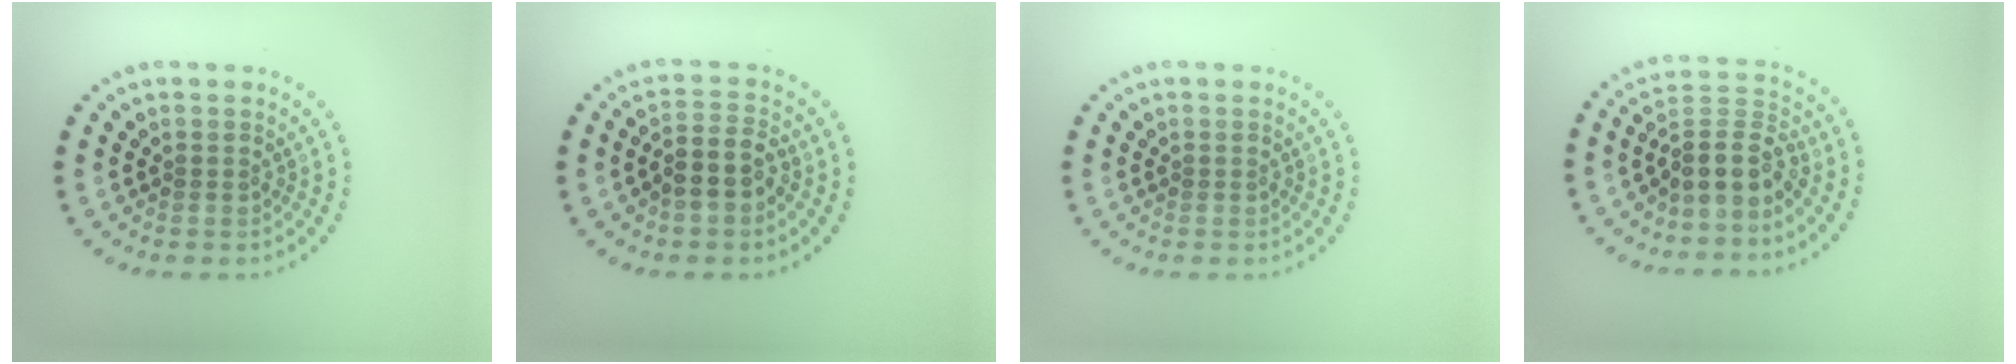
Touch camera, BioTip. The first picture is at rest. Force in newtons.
{"total": 3.0, "press": 2.7, "slide": 1.3}
{"total": 0.0}
{"total": 3.8, "press": 3.0, "slide": 2.4}